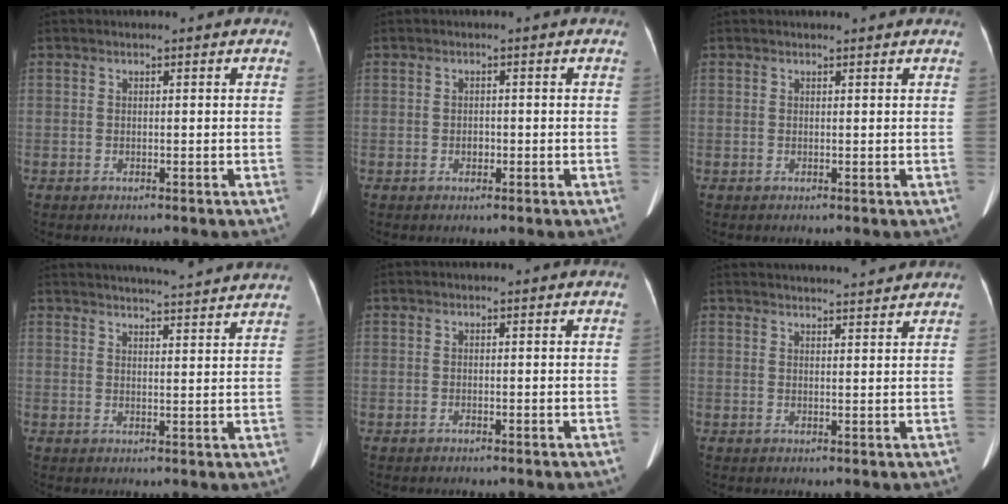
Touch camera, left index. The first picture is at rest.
{"total": 0.9, "force": [-0.3, 0.7, 0.5], "torque": [-0.009, 0.002, -0.006]}
{"total": 1.9, "force": [1.8, 0.2, 0.5], "torque": [-0.009, 0.009, 0.020]}
{"total": 20.4, "force": [19.4, 0.8, 6.3], "torque": [-0.091, -0.010, 0.240]}
{"total": 0.0}
{"total": 10.5, "force": [10.1, 0.3, 2.9], "torque": [-0.041, 0.015, 0.126]}